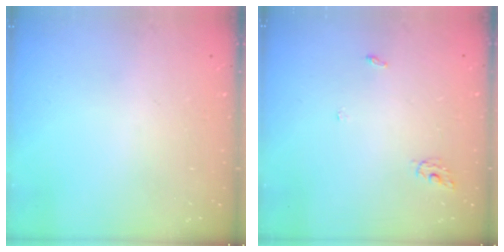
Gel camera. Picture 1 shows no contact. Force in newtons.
{"total": 3.3, "press": 3.3, "slide": 0.2}